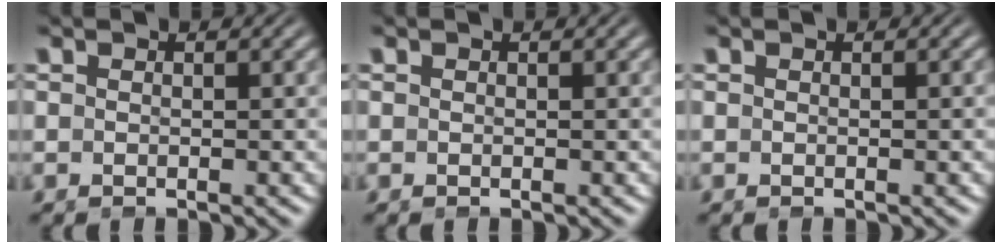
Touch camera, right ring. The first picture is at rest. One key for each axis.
{"total": 0.0}
{"total": 0.0}